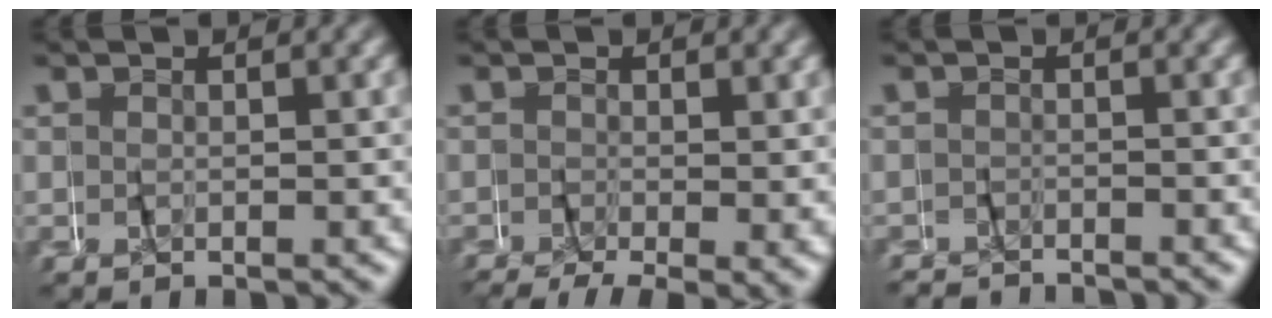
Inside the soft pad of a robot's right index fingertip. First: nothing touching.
{"total": 4.1, "force": [-2.5, 1.7, 2.8], "torque": [-0.036, -0.013, -0.033]}
{"total": 1.4, "force": [-1.0, 0.9, -0.4], "torque": [0.002, 0.005, -0.027]}